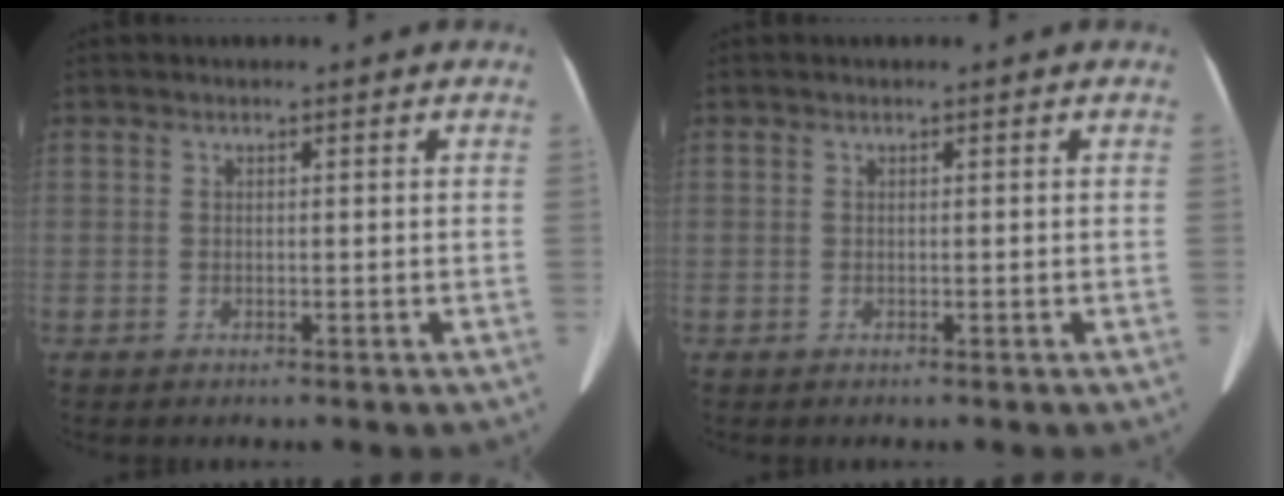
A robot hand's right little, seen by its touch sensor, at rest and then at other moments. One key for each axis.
{"total": 0.0}